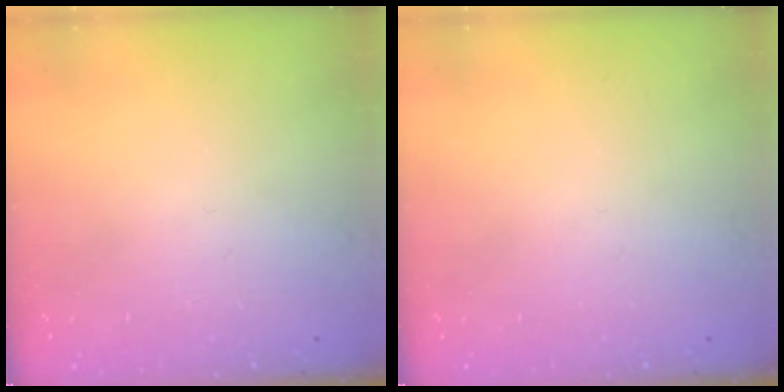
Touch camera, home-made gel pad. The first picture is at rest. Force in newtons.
{"total": 0.0}